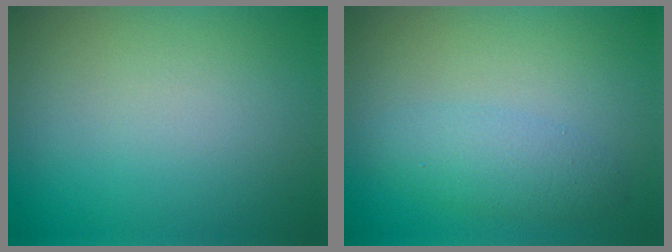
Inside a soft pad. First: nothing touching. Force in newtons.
{"total": 2.6, "press": 2.6, "slide": 0.1}